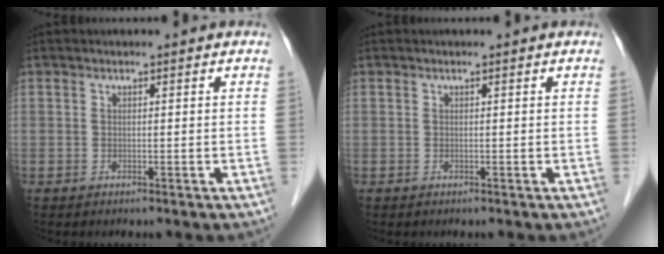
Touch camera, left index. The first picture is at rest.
{"total": 0.0}